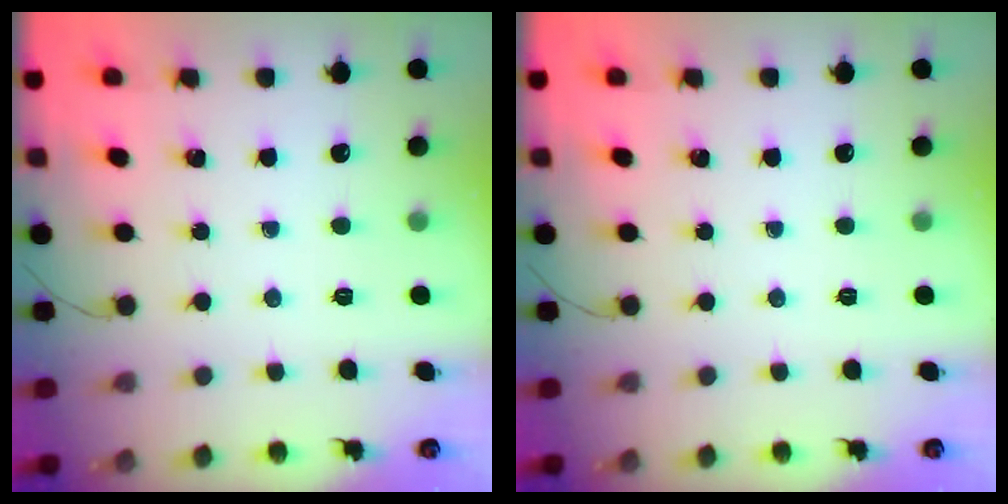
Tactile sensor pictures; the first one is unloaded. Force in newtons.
{"total": 0.0}